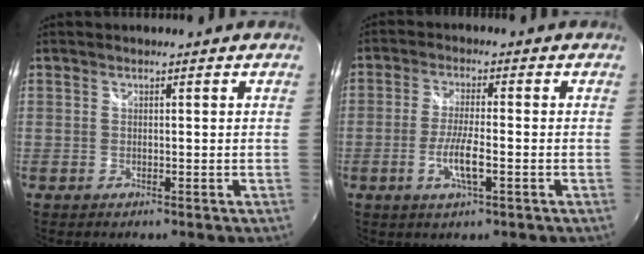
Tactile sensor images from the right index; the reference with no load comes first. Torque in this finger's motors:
{"motor_torque": [1.11, -0.58, 0.58, 0.15]}